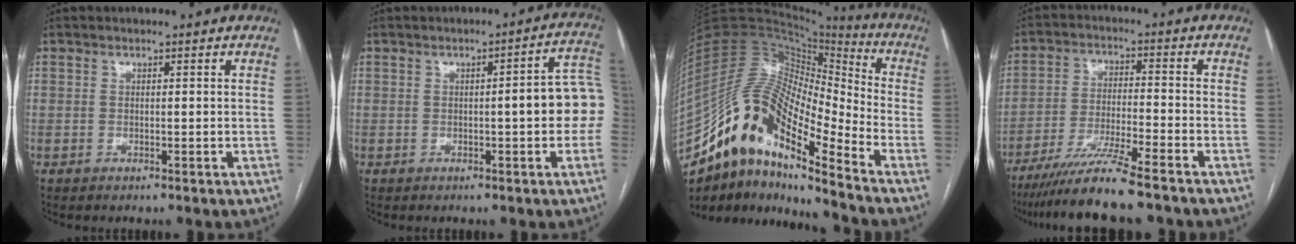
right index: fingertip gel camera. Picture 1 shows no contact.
{"total": 7.9, "force": [-0.5, 1.1, 7.8], "torque": [-0.085, 0.026, -0.013]}
{"total": 22.0, "force": [-14.8, 5.4, 15.5], "torque": [-0.307, 0.017, -0.264]}
{"total": 10.6, "force": [-8.7, -0.6, 6.1], "torque": [-0.105, -0.028, -0.152]}